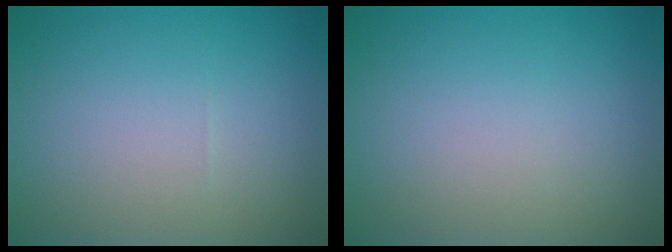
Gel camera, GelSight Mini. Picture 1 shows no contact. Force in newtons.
{"total": 0.0}